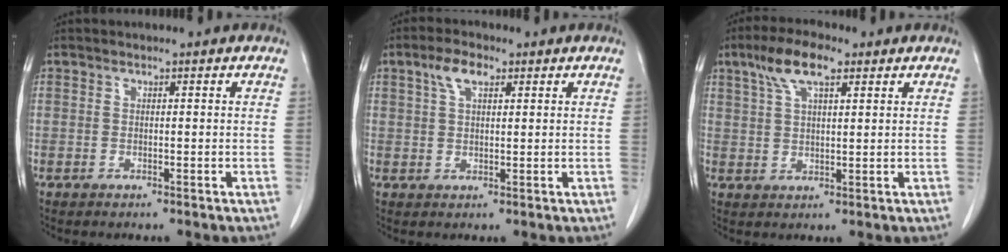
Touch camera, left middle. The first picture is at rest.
{"total": 4.0, "force": [2.0, 1.7, 3.0], "torque": [-0.066, 0.011, 0.041]}
{"total": 7.1, "force": [4.1, 2.0, 5.4], "torque": [-0.114, 0.019, 0.077]}